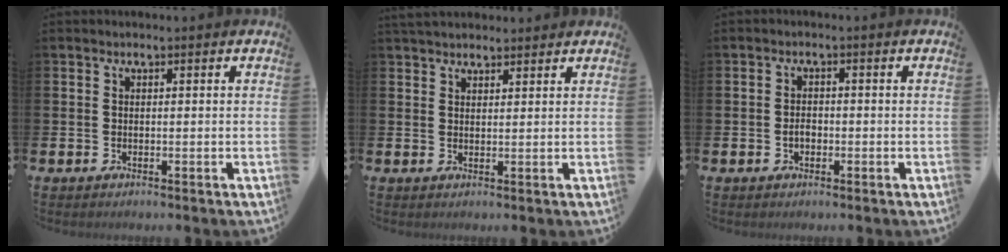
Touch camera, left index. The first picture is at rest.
{"total": 2.8, "force": [2.7, 0.8, 0.5], "torque": [-0.001, -0.011, 0.047]}
{"total": 1.6, "force": [-0.4, 1.1, 1.1], "torque": [-0.019, 0.005, -0.010]}